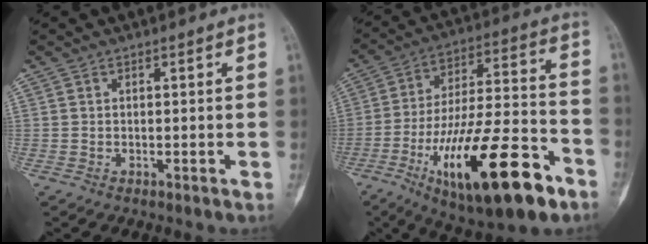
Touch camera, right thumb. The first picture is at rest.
{"total": 26.3, "force": [-12.4, 8.5, 21.6], "torque": [-0.357, 0.055, -0.193]}